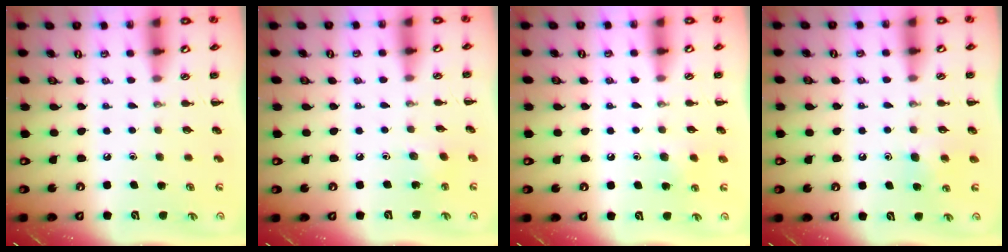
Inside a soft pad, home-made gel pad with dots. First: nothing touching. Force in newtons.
{"total": 3.0, "press": 2.8, "slide": 1.0}
{"total": 5.5, "press": 5.2, "slide": 1.6}
{"total": 5.8, "press": 5.6, "slide": 1.5}